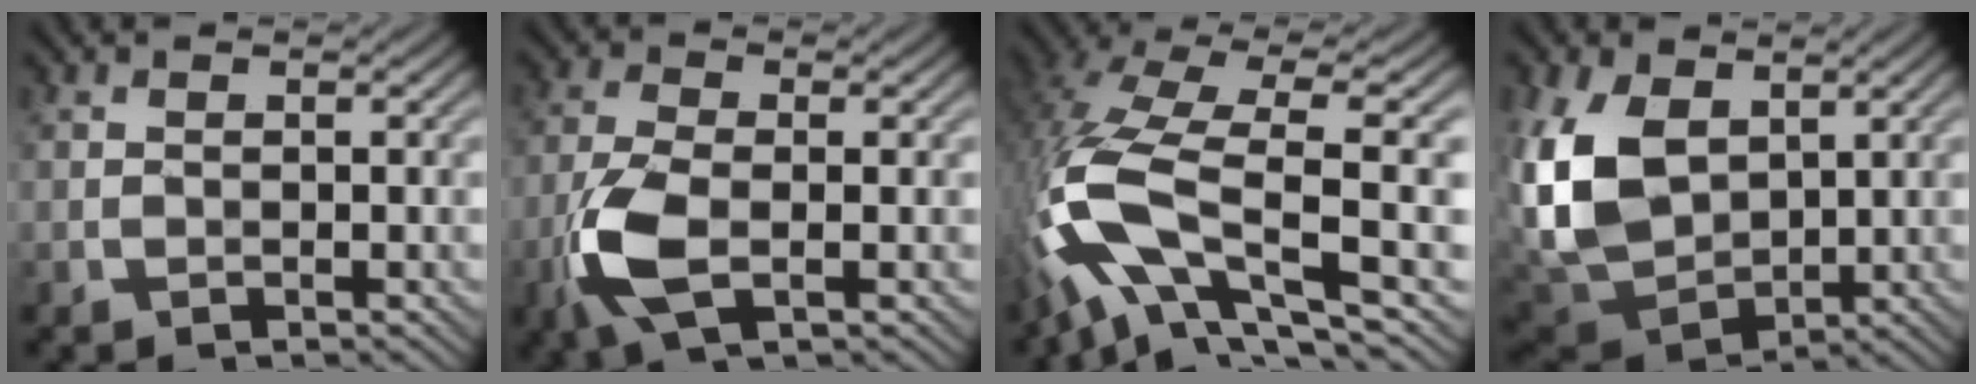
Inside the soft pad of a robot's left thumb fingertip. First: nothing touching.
{"total": 7.1, "force": [-2.3, 3.0, 6.0], "torque": [-0.148, -0.001, -0.053]}
{"total": 15.3, "force": [-2.3, 5.4, 14.1], "torque": [-0.322, 0.003, -0.035]}
{"total": 12.6, "force": [3.8, 8.1, 8.8], "torque": [-0.241, 0.011, 0.073]}